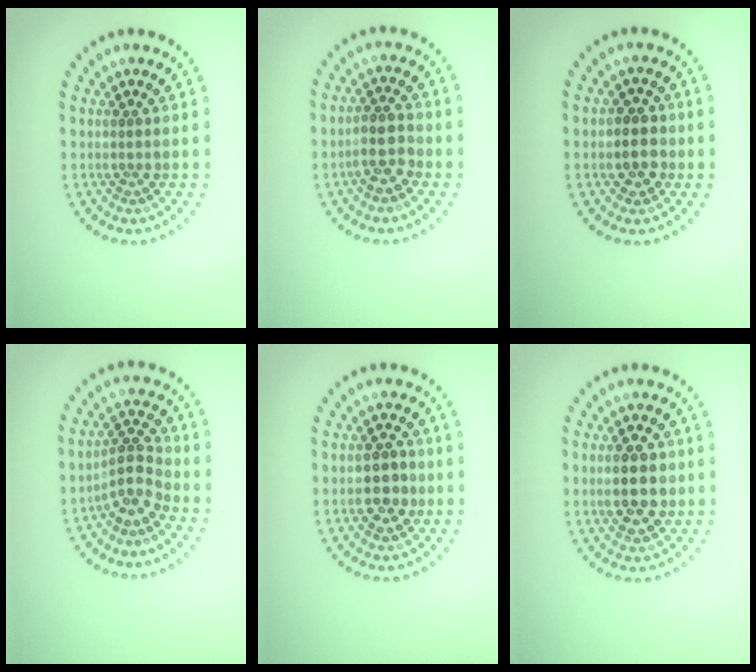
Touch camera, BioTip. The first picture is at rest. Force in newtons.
{"total": 2.6, "press": 2.5, "slide": 0.9}
{"total": 2.8, "press": 2.7, "slide": 0.7}
{"total": 3.0, "press": 2.2, "slide": 2.1}
{"total": 2.9, "press": 2.9, "slide": 0.4}
{"total": 4.6, "press": 4.6, "slide": 0.1}